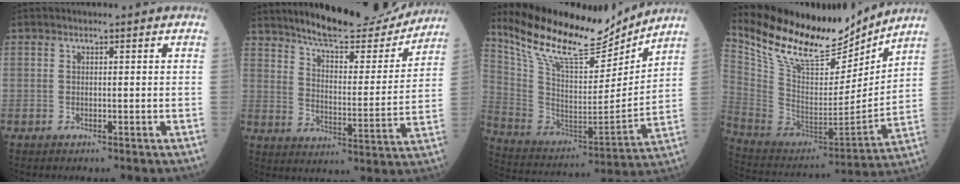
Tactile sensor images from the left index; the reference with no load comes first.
{"total": 17.4, "force": [15.9, 3.0, 6.5], "torque": [-0.094, -0.025, 0.226]}
{"total": 18.9, "force": [16.6, 3.6, 8.2], "torque": [-0.167, -0.023, 0.291]}
{"total": 20.5, "force": [18.0, 4.6, 8.7], "torque": [-0.172, -0.031, 0.314]}